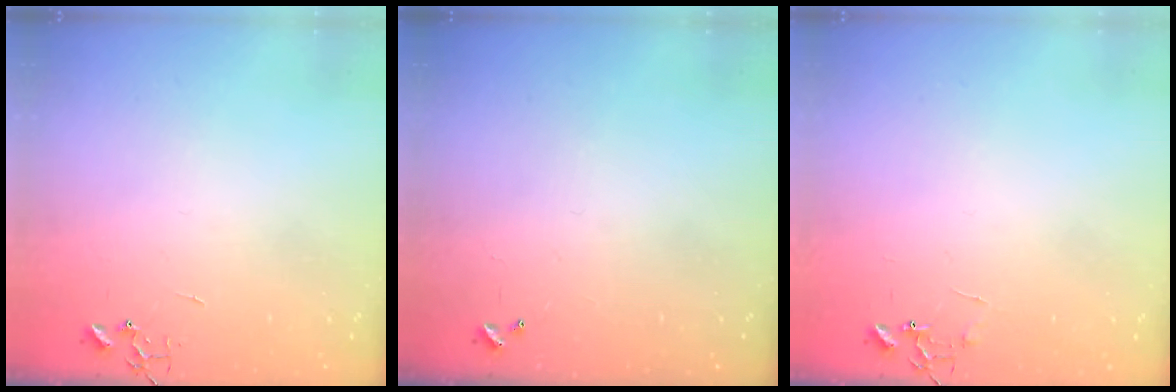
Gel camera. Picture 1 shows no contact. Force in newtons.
{"total": 0.0}
{"total": 5.5, "press": 5.4, "slide": 0.4}